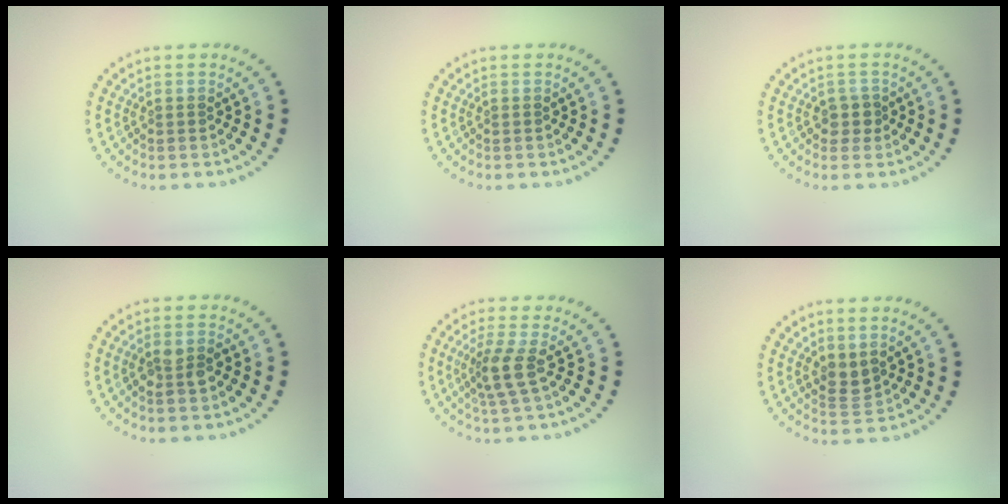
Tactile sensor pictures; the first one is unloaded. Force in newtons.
{"total": 0.0}
{"total": 1.6, "press": 1.3, "slide": 0.9}
{"total": 1.7, "press": 1.7, "slide": 0.3}
{"total": 2.6, "press": 2.0, "slide": 1.7}
{"total": 1.8, "press": 1.6, "slide": 1.0}